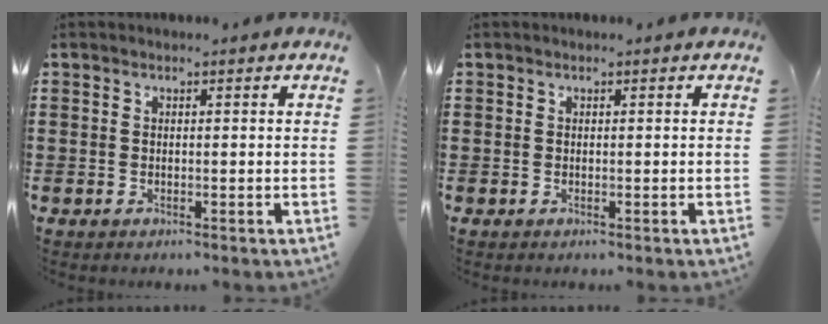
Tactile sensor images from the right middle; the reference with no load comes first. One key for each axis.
{"total": 0.0}